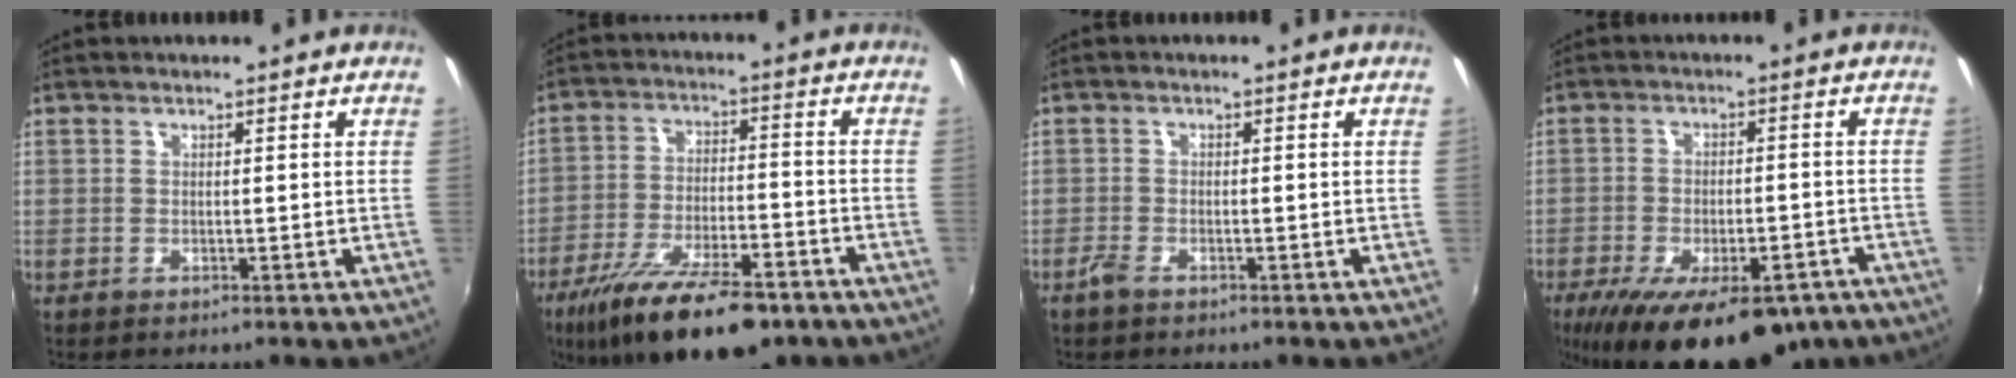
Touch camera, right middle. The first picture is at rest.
{"total": 18.1, "force": [-12.7, 6.2, 11.3], "torque": [-0.218, -0.034, -0.204]}
{"total": 2.1, "force": [-1.7, 0.6, 1.0], "torque": [-0.030, -0.004, -0.036]}
{"total": 21.9, "force": [-15.2, 8.8, 13.1], "torque": [-0.241, -0.036, -0.209]}